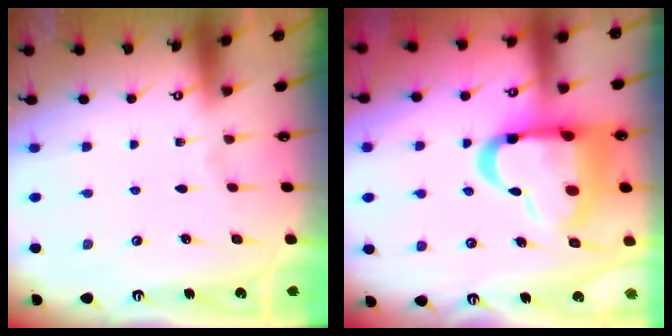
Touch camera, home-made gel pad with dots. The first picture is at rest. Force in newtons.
{"total": 20.4, "press": 20.3, "slide": 2.4}